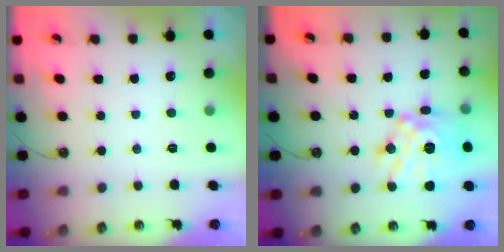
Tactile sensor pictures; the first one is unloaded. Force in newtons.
{"total": 16.4, "press": 16.3, "slide": 1.8}